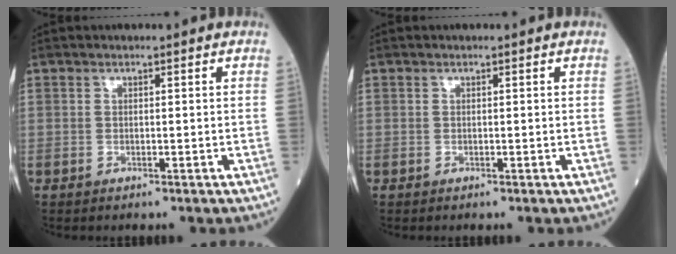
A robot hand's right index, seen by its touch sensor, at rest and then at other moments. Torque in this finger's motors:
{"motor_torque": [0.03, 0.03, 0.00, -0.01]}